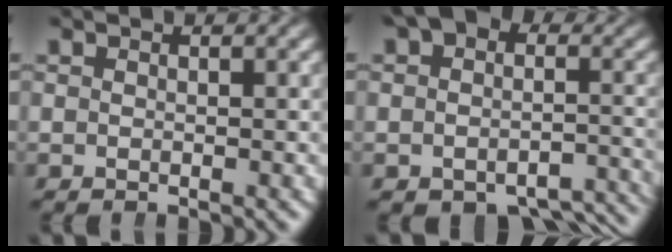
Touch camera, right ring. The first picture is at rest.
{"total": 6.4, "force": [-4.4, 3.4, 3.2], "torque": [-0.034, -0.019, -0.059]}